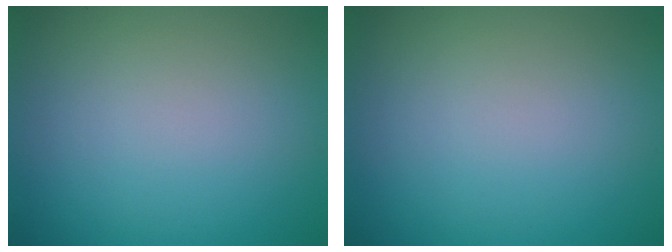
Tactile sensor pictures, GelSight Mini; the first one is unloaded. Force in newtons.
{"total": 0.0}